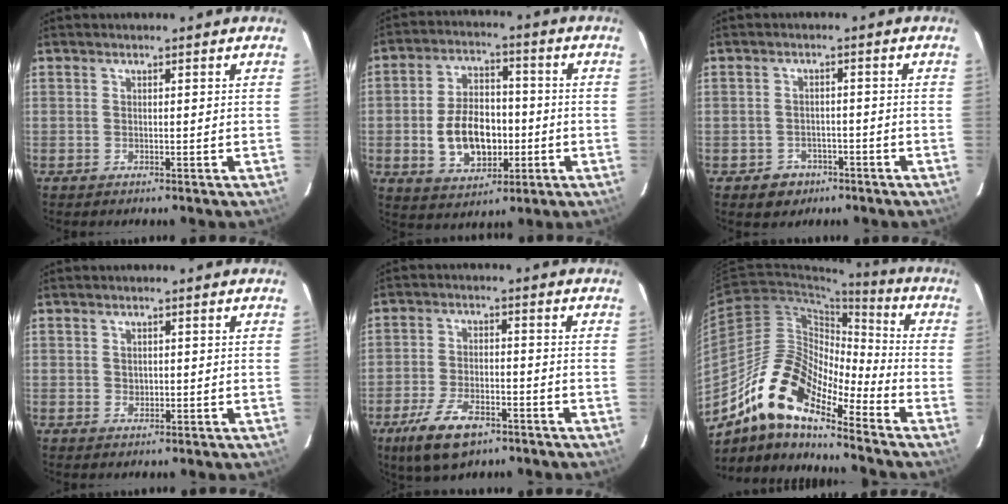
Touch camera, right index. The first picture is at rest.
{"total": 12.4, "force": [-2.5, 8.1, 9.1], "torque": [-0.183, 0.015, -0.026]}
{"total": 4.5, "force": [-2.5, 3.7, 0.7], "torque": [-0.028, 0.012, -0.027]}
{"total": 1.2, "force": [0.1, 1.2, 0.4], "torque": [-0.002, 0.002, 0.003]}
{"total": 10.7, "force": [-6.7, 4.7, 6.9], "torque": [-0.161, -0.014, -0.118]}
{"total": 16.4, "force": [-11.7, 4.9, 10.4], "torque": [-0.176, -0.001, -0.236]}